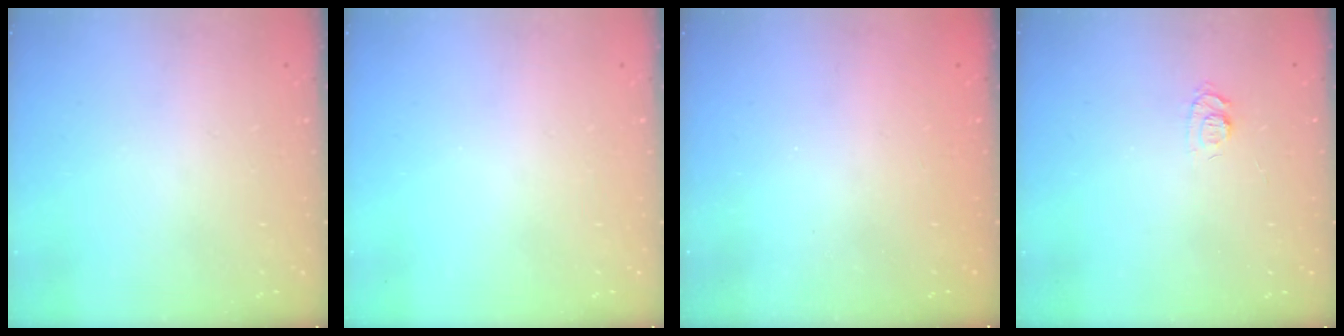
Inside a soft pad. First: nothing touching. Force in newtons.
{"total": 0.0}
{"total": 2.4, "press": 2.3, "slide": 0.8}
{"total": 6.5, "press": 6.5, "slide": 0.6}